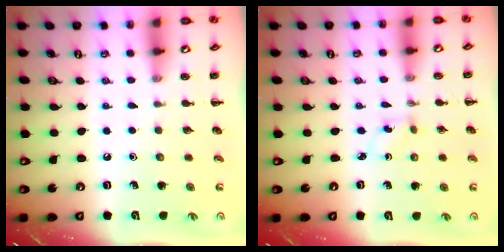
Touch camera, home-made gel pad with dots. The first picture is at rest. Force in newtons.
{"total": 0.9, "press": 0.7, "slide": 0.5}